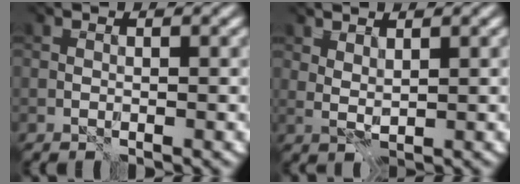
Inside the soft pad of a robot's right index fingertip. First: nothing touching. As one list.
[{"total": 1.4, "force": [1.3, -0.1, 0.3], "torque": [-0.013, -0.003, 0.028]}]